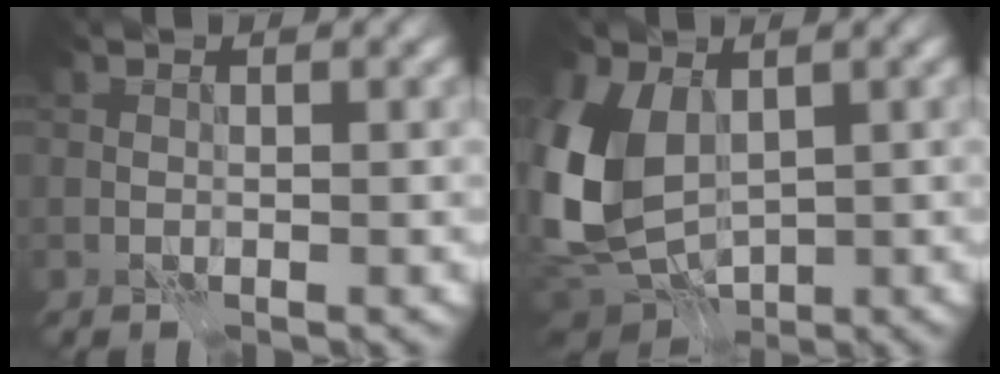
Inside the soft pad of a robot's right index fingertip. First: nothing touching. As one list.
[{"total": 9.4, "force": [0.8, 6.4, 6.8], "torque": [-0.177, -0.009, 0.010]}]